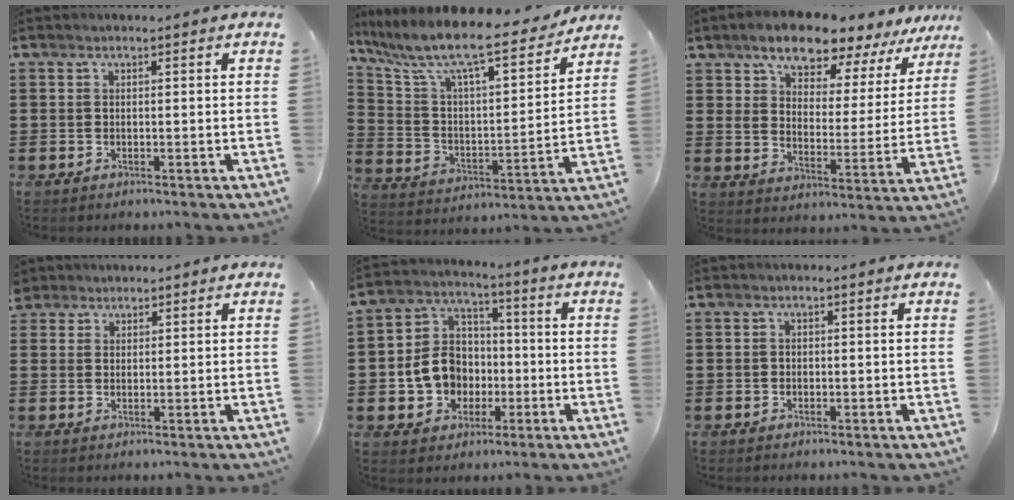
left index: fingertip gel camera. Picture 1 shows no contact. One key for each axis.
{"total": 10.8, "fx": 9.1, "fy": 1.1, "fz": 5.7, "tx": -0.151, "ty": -0.066, "tz": 0.150}
{"total": 9.3, "fx": 8.1, "fy": 2.8, "fz": 3.5, "tx": -0.082, "ty": -0.043, "tz": 0.144}
{"total": 2.2, "fx": 1.8, "fy": 1.3, "fz": -0.1, "tx": -0.007, "ty": 0.008, "tz": 0.035}
{"total": 9.1, "fx": -1.5, "fy": 8.1, "fz": 3.9, "tx": -0.110, "ty": 0.023, "tz": -0.023}
{"total": 0.6, "fx": 0.0, "fy": 0.6, "fz": 0.3, "tx": -0.007, "ty": 0.005, "tz": 0.000}